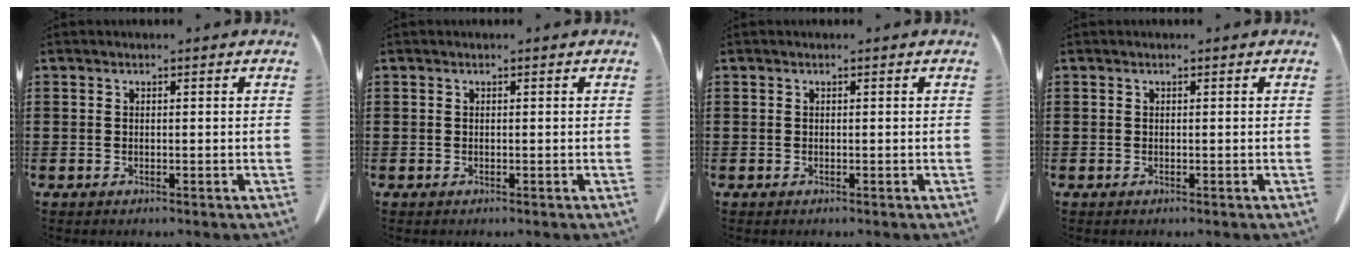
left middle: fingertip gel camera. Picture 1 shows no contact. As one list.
[{"total": 0.0}, {"total": 0.0}, {"total": 0.0}]